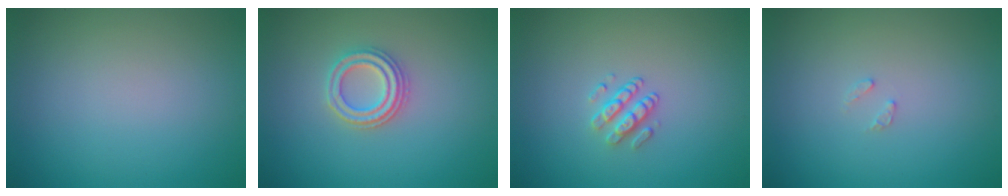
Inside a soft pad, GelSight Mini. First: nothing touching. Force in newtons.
{"total": 2.7, "press": 2.6, "slide": 1.0}
{"total": 1.8, "press": 1.3, "slide": 1.2}
{"total": 0.8, "press": 0.7, "slide": 0.1}